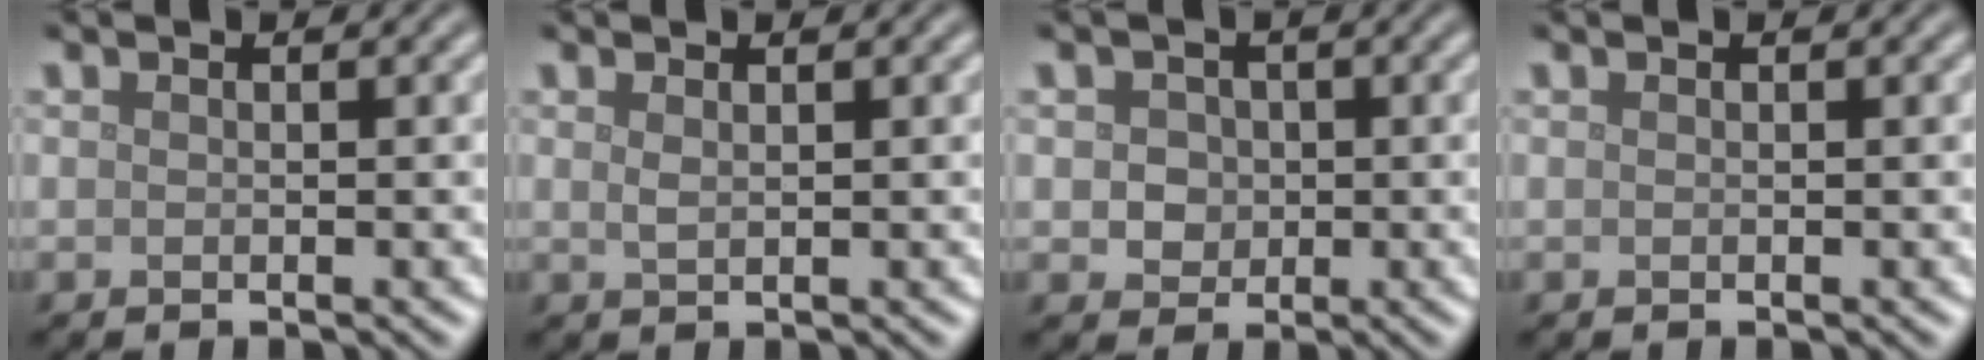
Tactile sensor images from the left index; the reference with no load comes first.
{"total": 0.8, "force": [0.5, 0.3, 0.6], "torque": [-0.013, 0.000, 0.010]}
{"total": 2.7, "force": [0.5, 2.3, 1.3], "torque": [-0.013, 0.008, 0.003]}
{"total": 0.0}